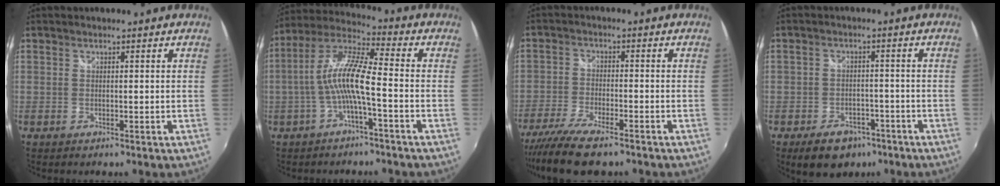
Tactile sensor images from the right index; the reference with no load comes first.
{"total": 11.6, "force": [-2.2, 1.4, 11.3], "torque": [-0.224, 0.012, -0.042]}
{"total": 10.1, "force": [-7.9, 2.5, 5.8], "torque": [-0.141, -0.033, -0.149]}
{"total": 8.2, "force": [-5.3, 5.4, 3.2], "torque": [-0.076, 0.010, -0.065]}